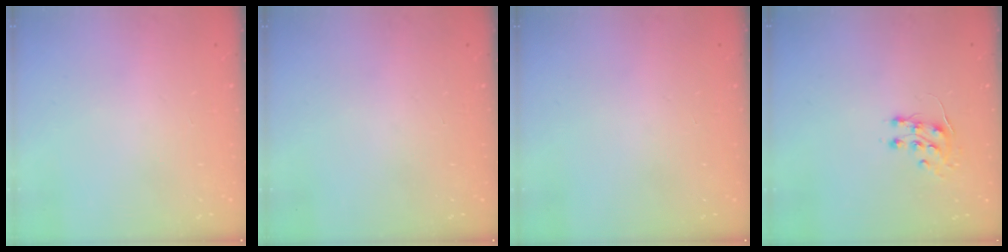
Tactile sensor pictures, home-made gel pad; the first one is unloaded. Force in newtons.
{"total": 0.0}
{"total": 0.0}
{"total": 7.4, "press": 7.4, "slide": 0.7}